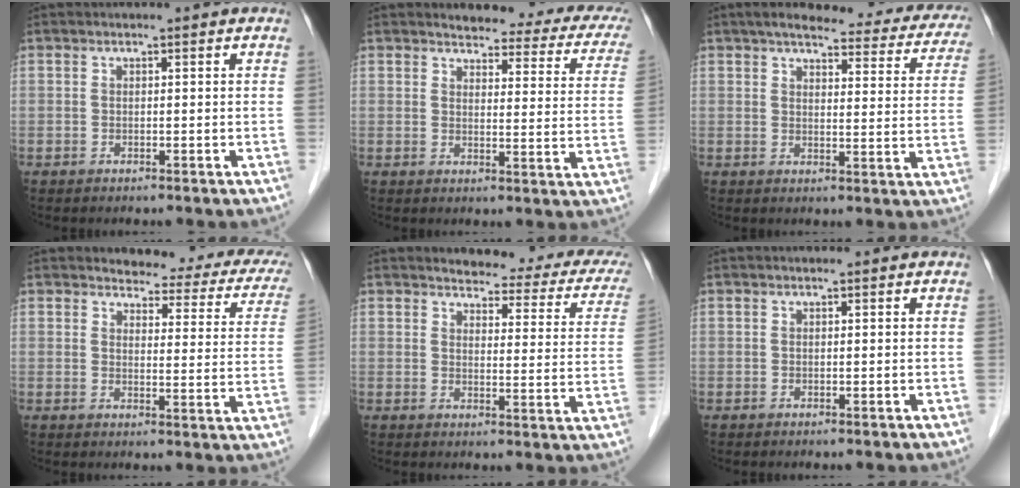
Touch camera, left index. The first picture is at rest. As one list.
[{"total": 15.5, "force": [13.5, 4.0, 6.5], "torque": [-0.047, -0.022, 0.127]}, {"total": 21.7, "force": [18.6, 5.4, 9.8], "torque": [-0.113, 0.006, 0.205]}, {"total": 14.4, "force": [12.7, 4.0, 5.5], "torque": [-0.037, -0.030, 0.118]}, {"total": 15.5, "force": [13.7, 3.8, 6.2], "torque": [-0.047, -0.032, 0.131]}, {"total": 0.0}]